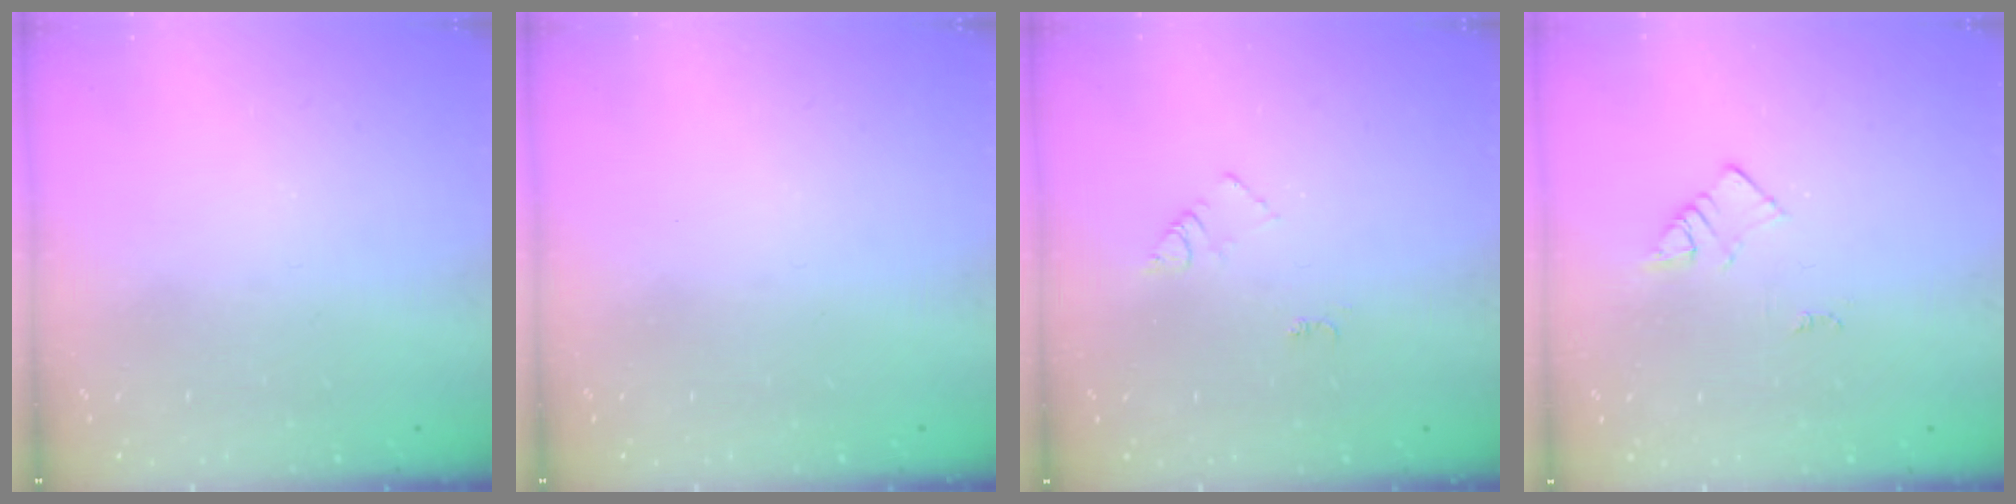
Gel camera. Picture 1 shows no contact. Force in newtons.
{"total": 0.0}
{"total": 4.4, "press": 4.4, "slide": 0.5}
{"total": 2.1, "press": 2.1, "slide": 0.3}